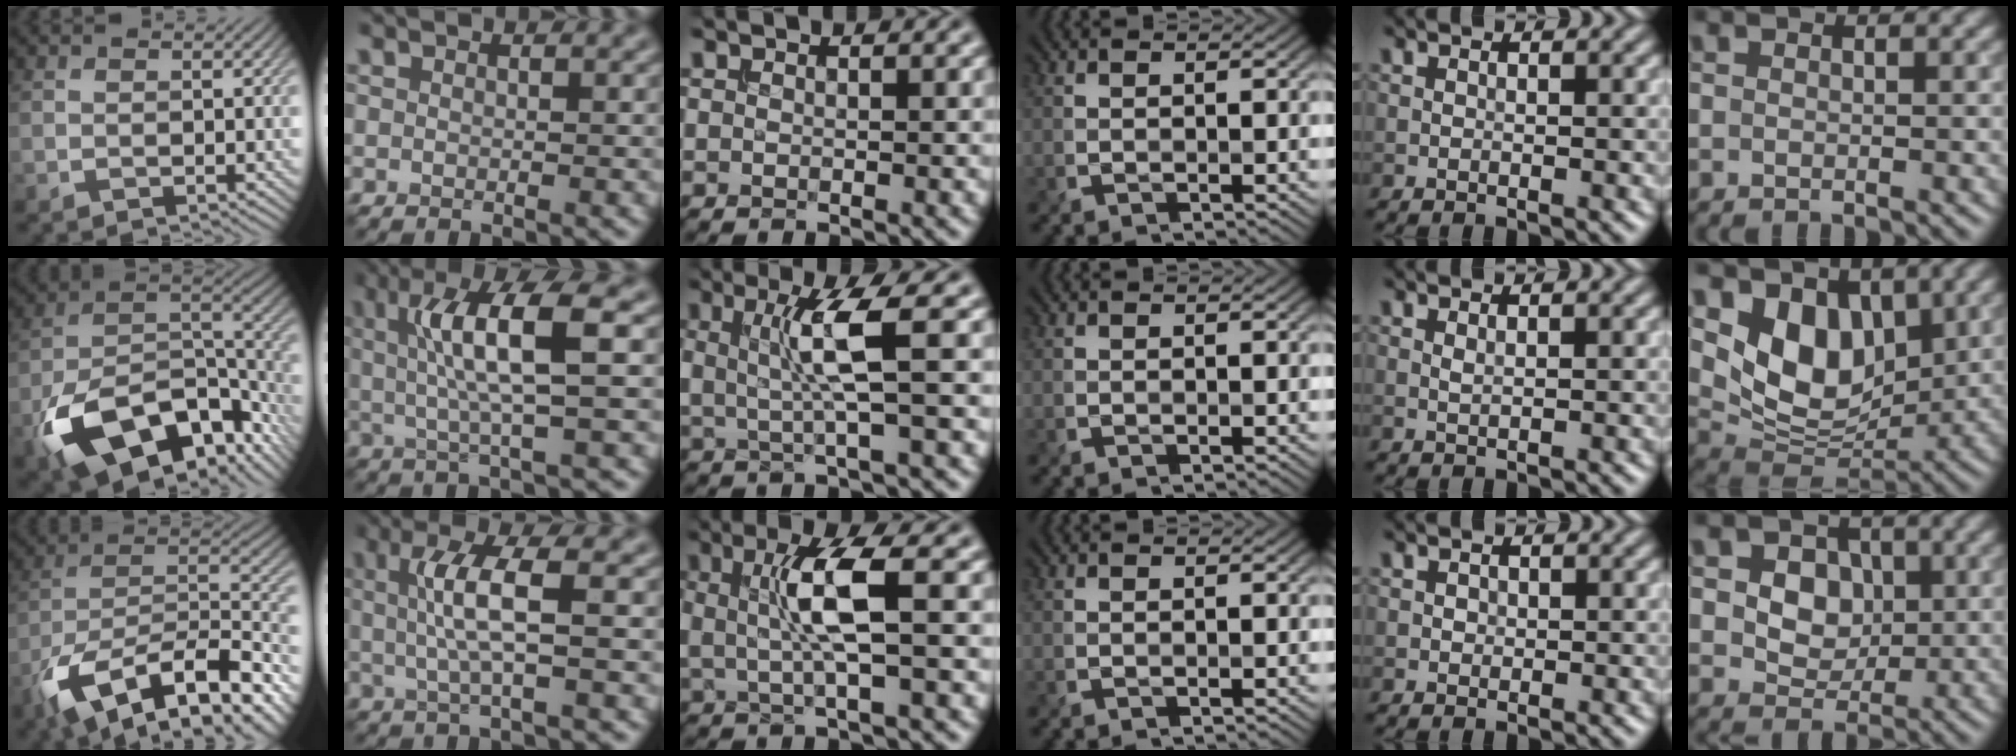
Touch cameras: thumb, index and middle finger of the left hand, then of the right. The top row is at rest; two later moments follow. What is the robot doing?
{"motion": "insert", "object": "drawer"}